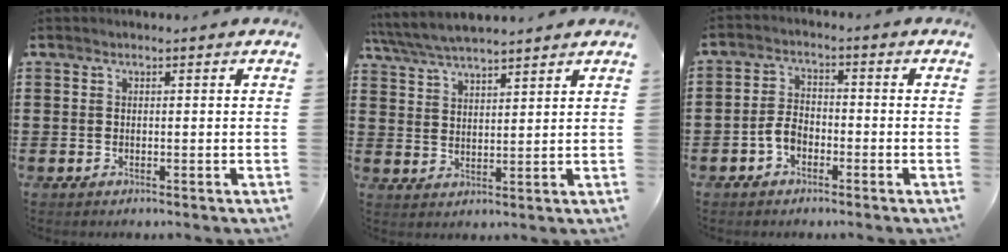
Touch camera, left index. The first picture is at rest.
{"total": 4.9, "force": [4.6, 0.6, 1.5], "torque": [-0.047, -0.016, 0.085]}
{"total": 3.6, "force": [-1.8, 2.2, 2.2], "torque": [-0.057, 0.001, -0.041]}